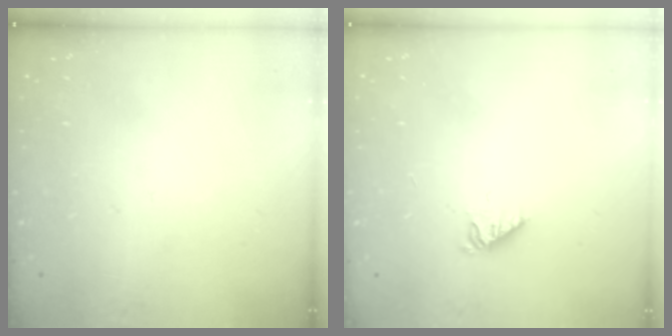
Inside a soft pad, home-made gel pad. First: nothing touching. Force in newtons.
{"total": 3.2, "press": 3.2, "slide": 0.3}